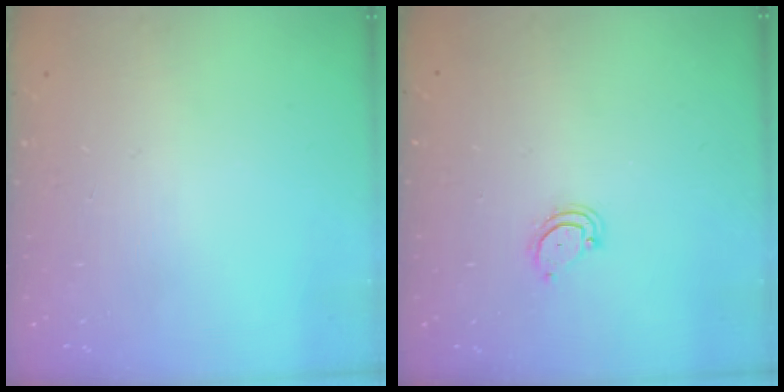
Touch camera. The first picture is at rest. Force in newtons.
{"total": 3.5, "press": 3.5, "slide": 0.3}